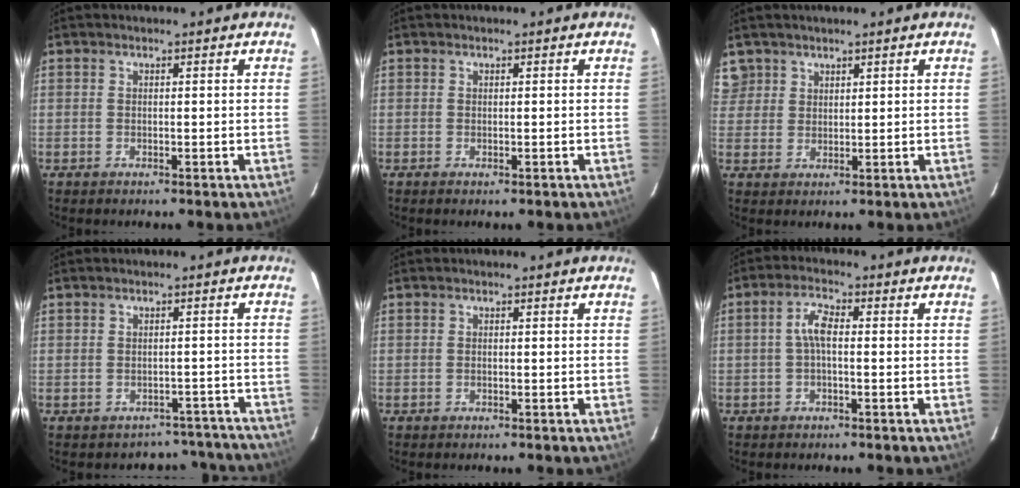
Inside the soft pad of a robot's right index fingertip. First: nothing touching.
{"total": 0.0}
{"total": 5.0, "force": [3.1, 3.9, 0.3], "torque": [0.001, 0.019, 0.062]}
{"total": 8.5, "force": [-7.2, 4.4, 0.0], "torque": [0.020, 0.044, -0.065]}
{"total": 0.0}
{"total": 3.7, "force": [-0.2, 1.4, 3.4], "torque": [-0.071, 0.013, -0.005]}